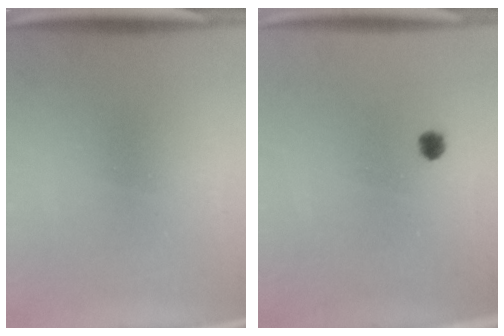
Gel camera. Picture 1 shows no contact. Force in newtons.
{"total": 1.7}